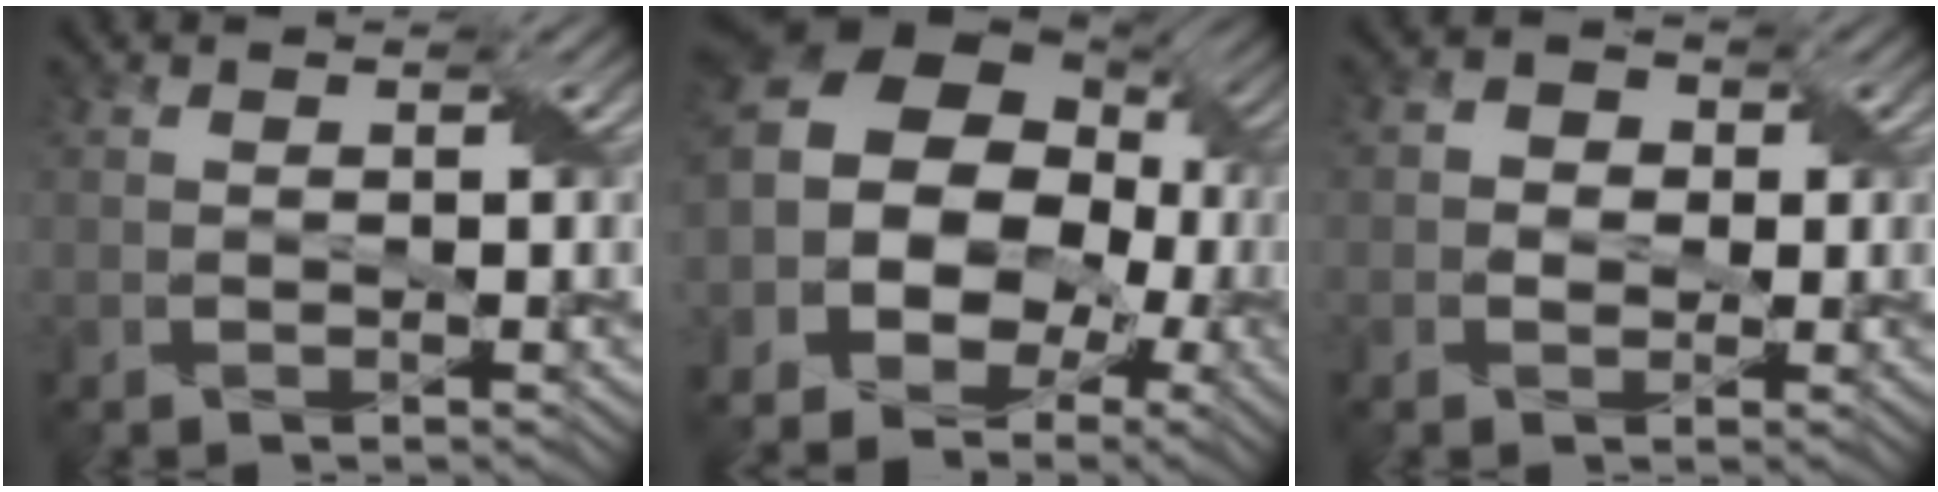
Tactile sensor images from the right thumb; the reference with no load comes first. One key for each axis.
{"total": 16.1, "fx": -1.5, "fy": 13.1, "fz": 9.2, "tx": -0.223, "ty": 0.001, "tz": -0.049}
{"total": 2.4, "fx": 0.0, "fy": 2.3, "fz": 0.8, "tx": -0.019, "ty": 0.006, "tz": -0.010}